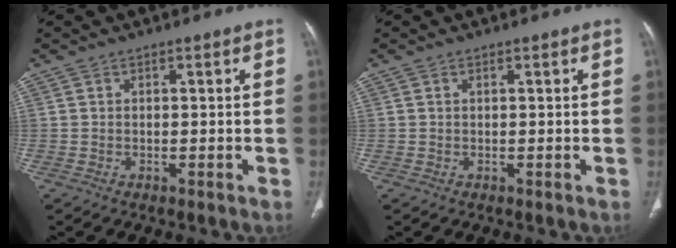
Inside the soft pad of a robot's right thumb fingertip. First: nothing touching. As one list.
[{"total": 0.0}]